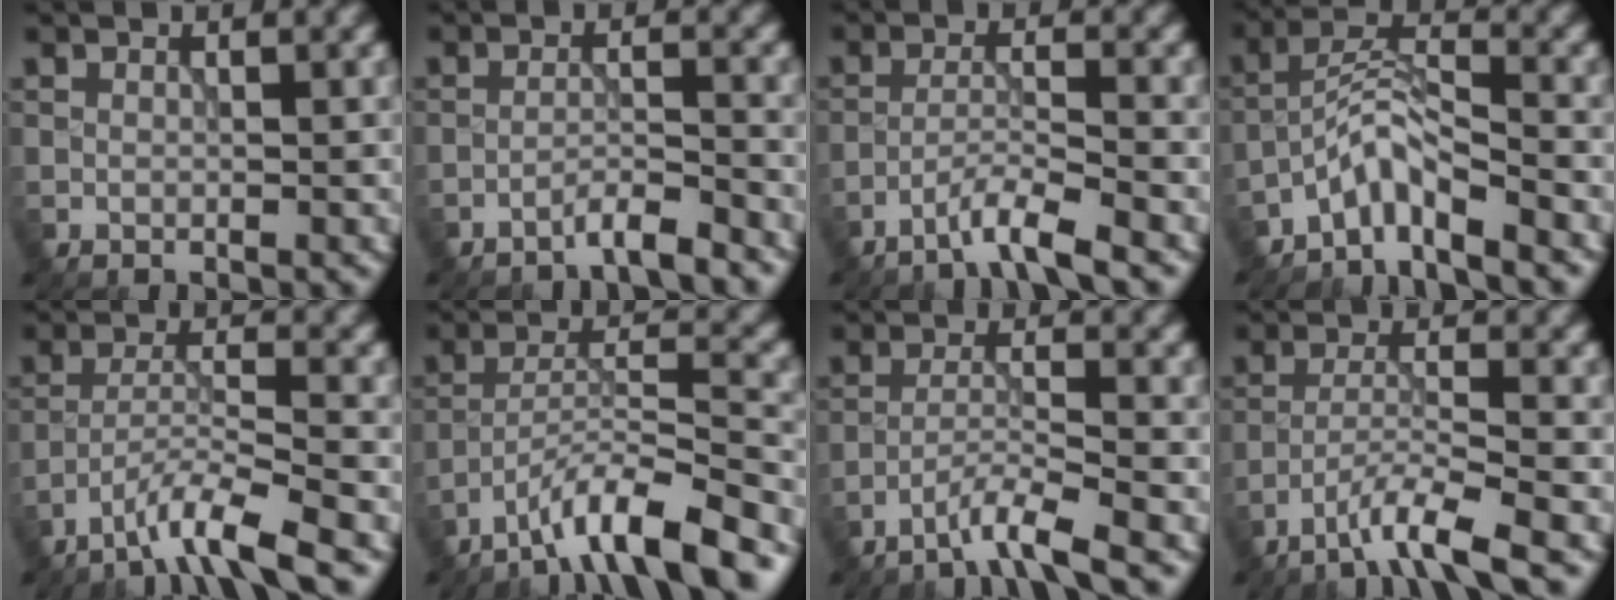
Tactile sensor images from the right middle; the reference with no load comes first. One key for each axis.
{"total": 2.9, "fx": -2.5, "fy": 0.1, "fz": 1.4, "tx": -0.013, "ty": 0.009, "tz": -0.053}
{"total": 3.6, "fx": -2.8, "fy": 0.1, "fz": 2.3, "tx": -0.035, "ty": 0.006, "tz": -0.065}
{"total": 4.2, "fx": -3.5, "fy": 0.6, "fz": 2.3, "tx": -0.039, "ty": 0.011, "tz": -0.077}
{"total": 5.7, "fx": -4.3, "fy": 0.4, "fz": 3.7, "tx": -0.061, "ty": 0.003, "tz": -0.087}
{"total": 9.0, "fx": -6.6, "fy": 1.7, "fz": 5.9, "tx": -0.094, "ty": 0.009, "tz": -0.118}
{"total": 3.8, "fx": -2.9, "fy": 0.0, "fz": 2.4, "tx": -0.035, "ty": 0.006, "tz": -0.069}
{"total": 5.1, "fx": -3.7, "fy": 0.4, "fz": 3.5, "tx": -0.057, "ty": 0.003, "tz": -0.079}